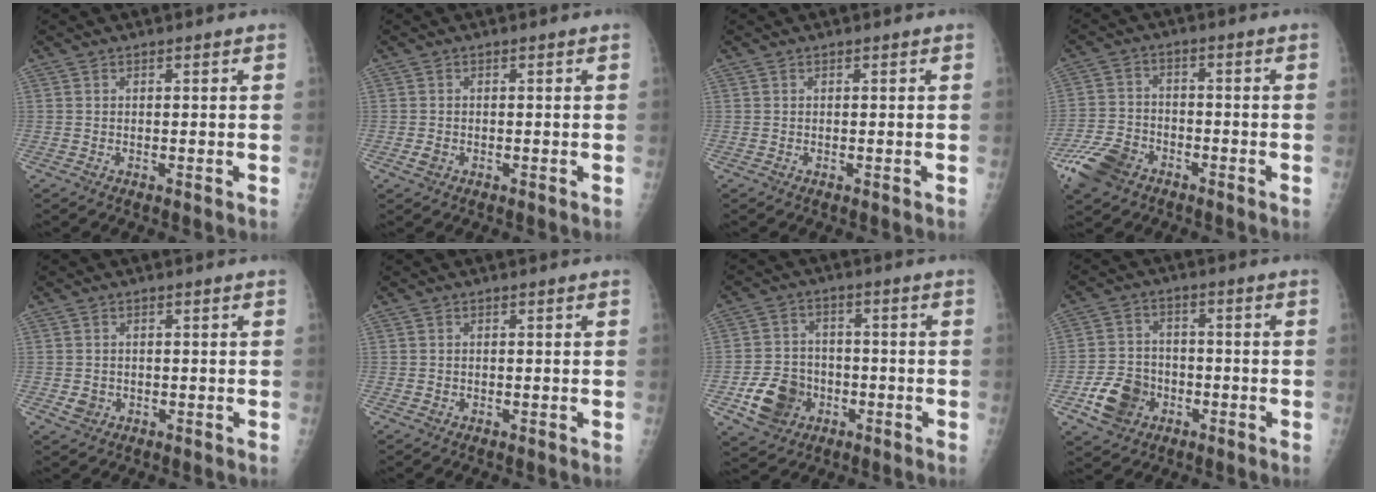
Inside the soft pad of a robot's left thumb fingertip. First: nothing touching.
{"total": 1.4, "force": [-0.5, 1.1, 0.7], "torque": [-0.014, 0.001, -0.009]}
{"total": 0.0}
{"total": 9.0, "force": [-5.3, 5.9, 4.2], "torque": [-0.087, 0.017, -0.103]}
{"total": 2.2, "force": [-0.5, 2.0, 0.8], "torque": [-0.007, 0.003, -0.003]}
{"total": 0.7, "force": [-0.2, 0.6, 0.1], "torque": [0.000, 0.003, -0.003]}
{"total": 10.2, "force": [-3.7, 8.4, 4.5], "torque": [-0.057, 0.018, -0.059]}
{"total": 9.3, "force": [-3.8, 7.5, 4.1], "torque": [-0.057, 0.019, -0.065]}